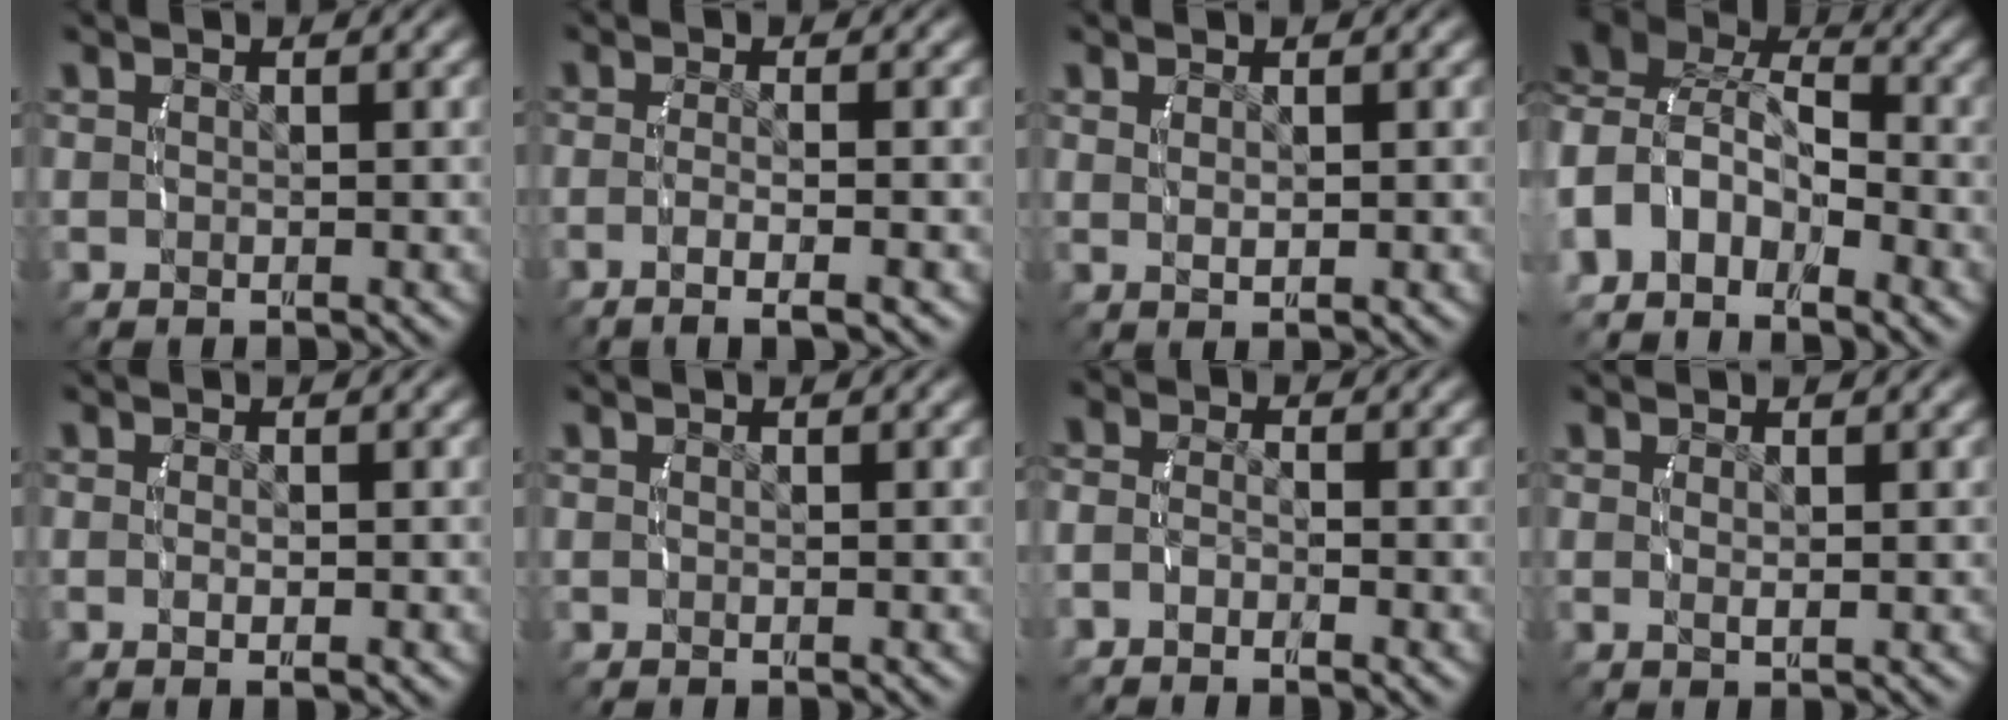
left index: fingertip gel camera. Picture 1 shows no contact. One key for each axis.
{"total": 3.5, "fx": -2.2, "fy": 0.1, "fz": 2.7, "tx": -0.052, "ty": -0.009, "tz": -0.031}
{"total": 1.0, "fx": 0.3, "fy": -0.4, "fz": 0.9, "tx": -0.018, "ty": -0.007, "tz": 0.015}
{"total": 8.8, "fx": -1.0, "fy": 7.2, "fz": 5.1, "tx": -0.125, "ty": -0.018, "tz": -0.019}
{"total": 1.1, "fx": -0.5, "fy": -0.1, "fz": 1.0, "tx": -0.020, "ty": -0.005, "tz": -0.006}
{"total": 0.0}
{"total": 2.2, "fx": -1.4, "fy": 1.6, "fz": 0.6, "tx": -0.025, "ty": -0.013, "tz": -0.025}
{"total": 0.8, "fx": 0.2, "fy": -0.3, "fz": 0.7, "tx": -0.016, "ty": -0.009, "tz": 0.009}